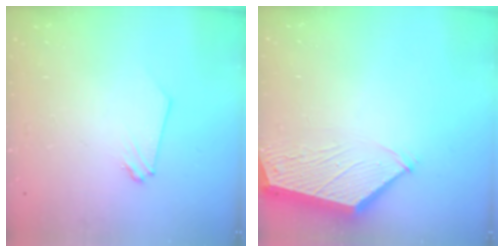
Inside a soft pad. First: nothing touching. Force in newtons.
{"total": 3.4, "press": 3.3, "slide": 0.5}